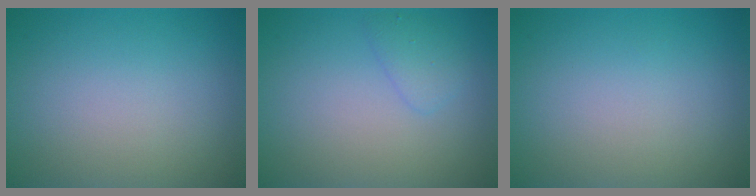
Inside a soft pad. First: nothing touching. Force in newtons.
{"total": 1.4, "press": 1.4, "slide": 0.1}
{"total": 0.0}